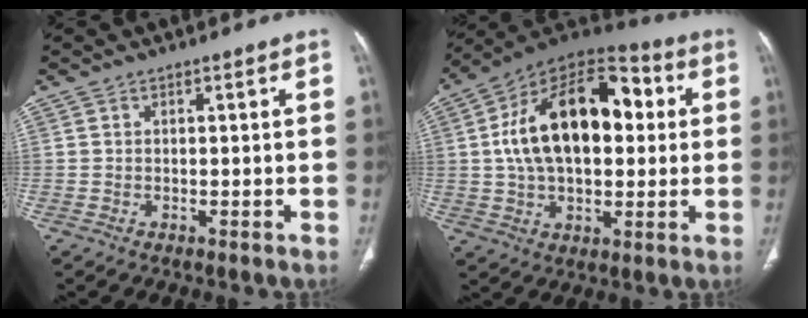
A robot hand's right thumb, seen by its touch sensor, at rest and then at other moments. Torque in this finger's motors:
{"motor_torque": [1.72, 3.29, 2.09, -0.34, 0.22]}